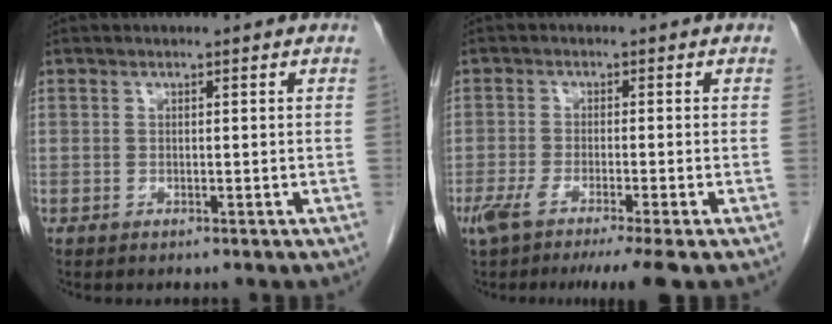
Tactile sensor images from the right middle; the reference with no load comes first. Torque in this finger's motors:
{"motor_torque": [1.24, -0.89, 0.30, 0.11]}